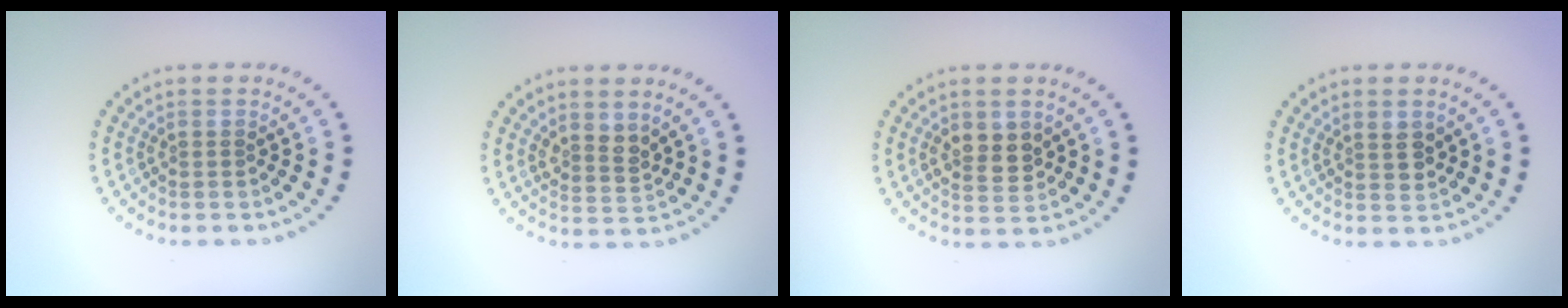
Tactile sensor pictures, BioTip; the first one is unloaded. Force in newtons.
{"total": 2.2, "press": 1.8, "slide": 1.3}
{"total": 2.9, "press": 2.8, "slide": 0.5}
{"total": 1.8, "press": 1.6, "slide": 0.9}